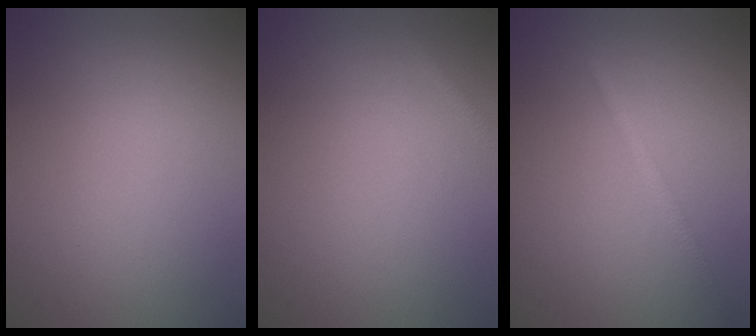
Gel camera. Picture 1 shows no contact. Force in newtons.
{"total": 0.7, "press": 0.7, "slide": 0.0}
{"total": 1.4, "press": 1.4, "slide": 0.1}